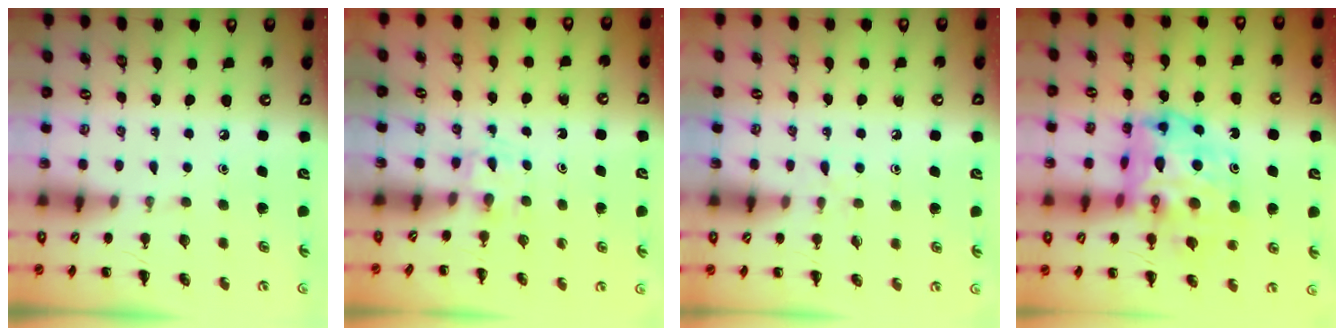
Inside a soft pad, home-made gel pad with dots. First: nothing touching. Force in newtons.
{"total": 2.2, "press": 1.9, "slide": 1.1}
{"total": 4.5, "press": 4.1, "slide": 1.8}
{"total": 17.2, "press": 16.4, "slide": 5.1}